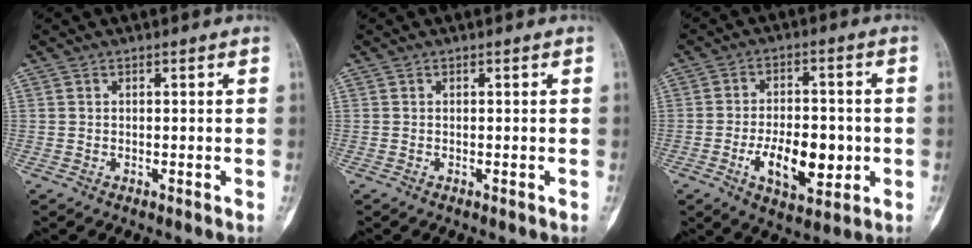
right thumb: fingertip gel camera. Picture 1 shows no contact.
{"total": 0.0}
{"total": 11.9, "force": [-2.8, 6.2, 9.8], "torque": [-0.136, 0.010, -0.039]}